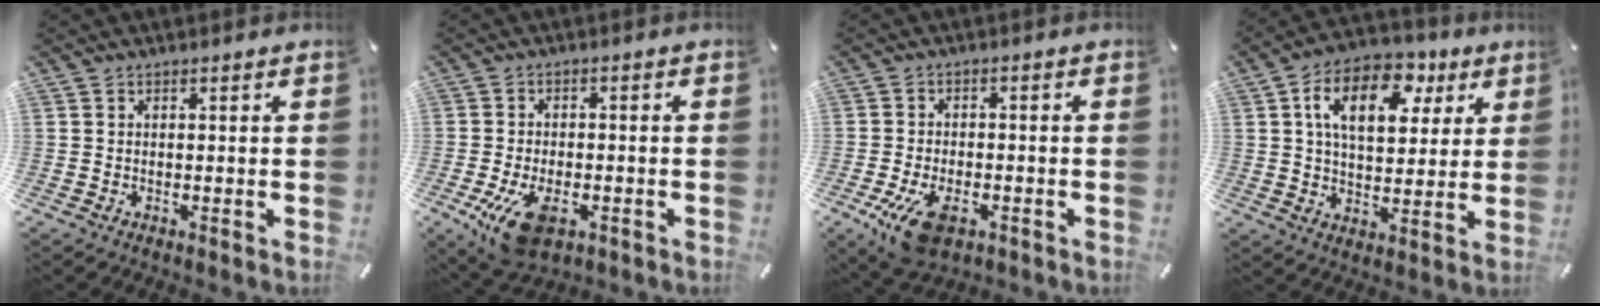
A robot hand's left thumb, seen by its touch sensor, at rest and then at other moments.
{"total": 9.7, "force": [-4.2, 5.3, 6.9], "torque": [-0.141, 0.003, -0.073]}
{"total": 8.8, "force": [-4.2, 4.7, 6.1], "torque": [-0.137, 0.007, -0.075]}
{"total": 15.0, "force": [6.3, 9.5, 9.8], "torque": [-0.147, -0.014, 0.106]}